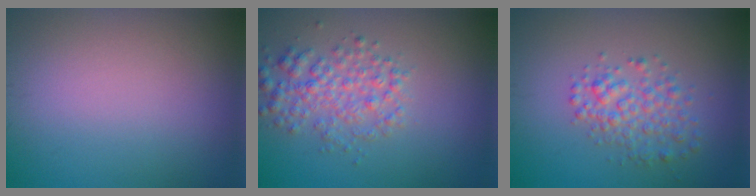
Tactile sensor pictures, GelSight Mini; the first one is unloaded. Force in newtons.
{"total": 3.6, "press": 3.6, "slide": 0.1}
{"total": 3.1, "press": 3.1, "slide": 0.1}